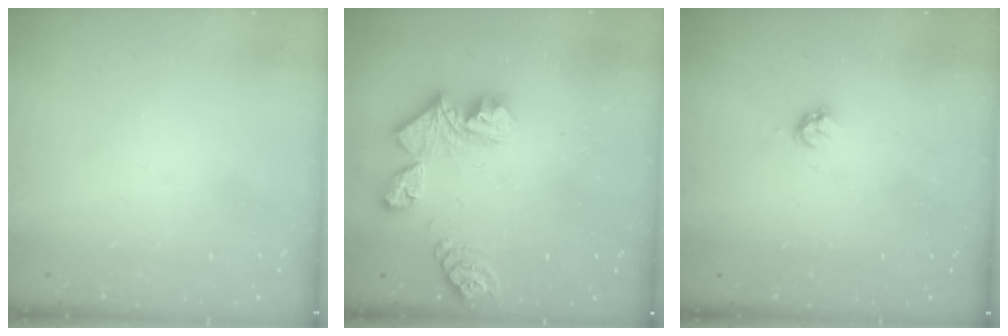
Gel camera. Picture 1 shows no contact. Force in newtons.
{"total": 11.2, "press": 11.2, "slide": 1.4}
{"total": 2.8, "press": 2.7, "slide": 0.3}